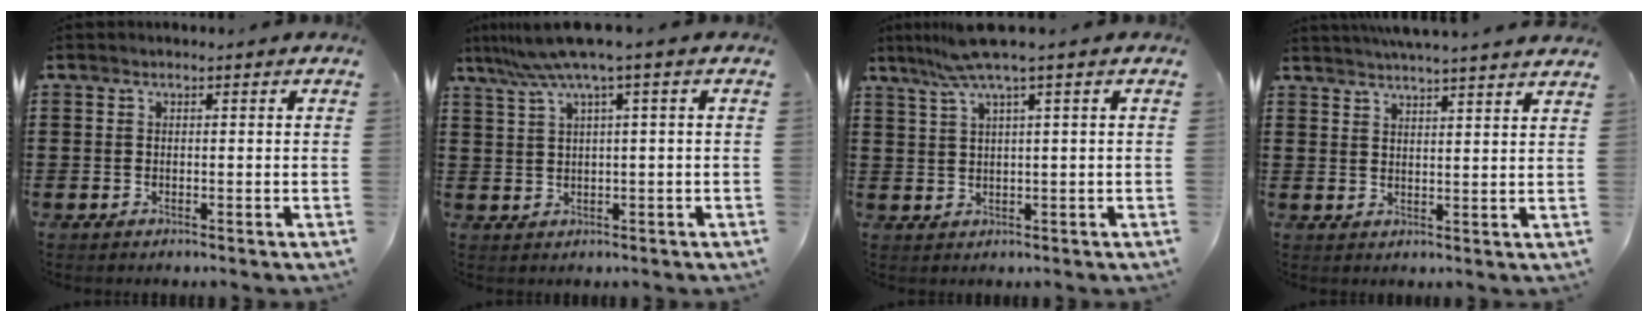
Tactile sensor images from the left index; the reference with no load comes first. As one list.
[{"total": 5.5, "force": [2.4, -0.5, 4.9], "torque": [-0.107, -0.015, 0.040]}, {"total": 5.2, "force": [2.9, -0.5, 4.3], "torque": [-0.090, -0.004, 0.050]}, {"total": 3.7, "force": [3.5, -0.7, 0.6], "torque": [-0.024, -0.016, 0.064]}]